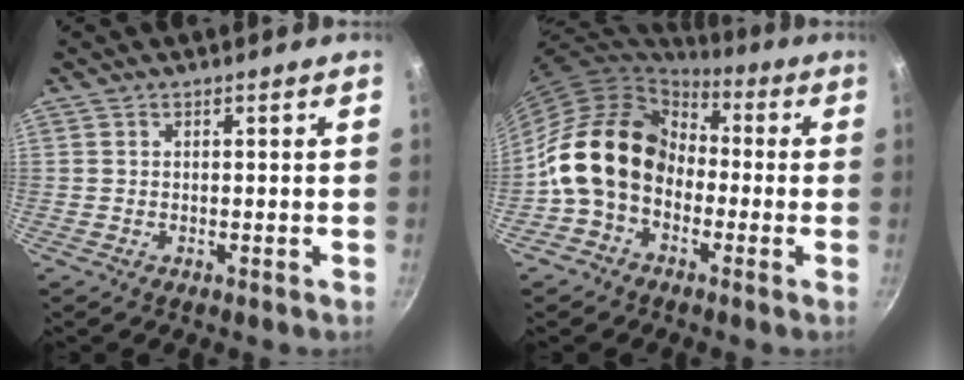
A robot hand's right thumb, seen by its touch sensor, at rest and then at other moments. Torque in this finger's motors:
{"motor_torque": [2.14, 2.87, 1.36, -1.42, 0.26]}